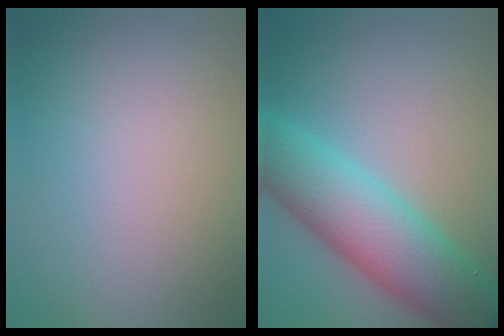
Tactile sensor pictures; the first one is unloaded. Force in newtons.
{"total": 9.9, "press": 9.9, "slide": 0.0}